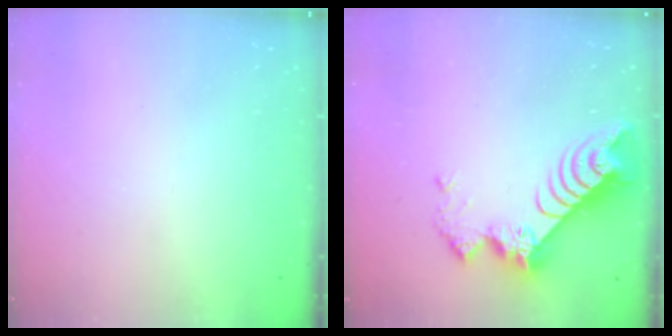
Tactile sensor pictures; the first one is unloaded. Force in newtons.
{"total": 9.3, "press": 9.3, "slide": 0.8}